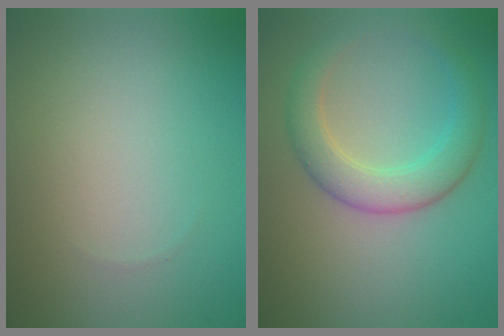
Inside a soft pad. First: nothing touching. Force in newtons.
{"total": 4.3, "press": 4.3, "slide": 0.1}